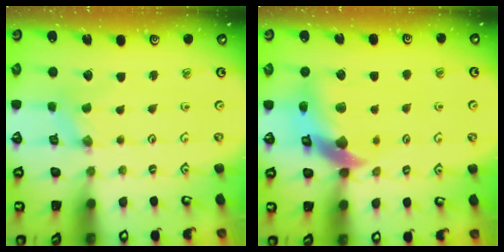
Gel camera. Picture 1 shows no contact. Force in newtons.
{"total": 12.7, "press": 12.6, "slide": 1.9}